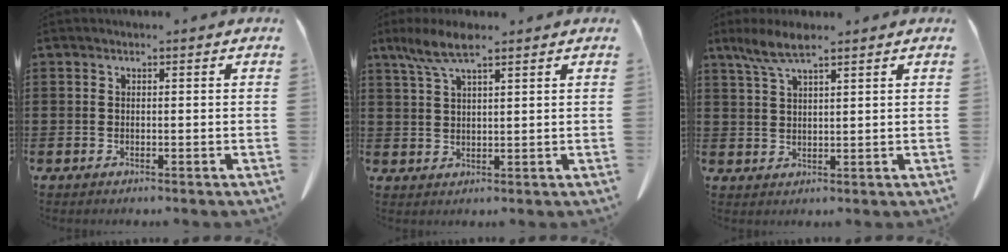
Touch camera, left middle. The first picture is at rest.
{"total": 5.7, "force": [3.6, 1.3, 4.3], "torque": [-0.097, -0.001, 0.062]}
{"total": 4.9, "force": [3.4, 0.9, 3.5], "torque": [-0.075, 0.001, 0.061]}